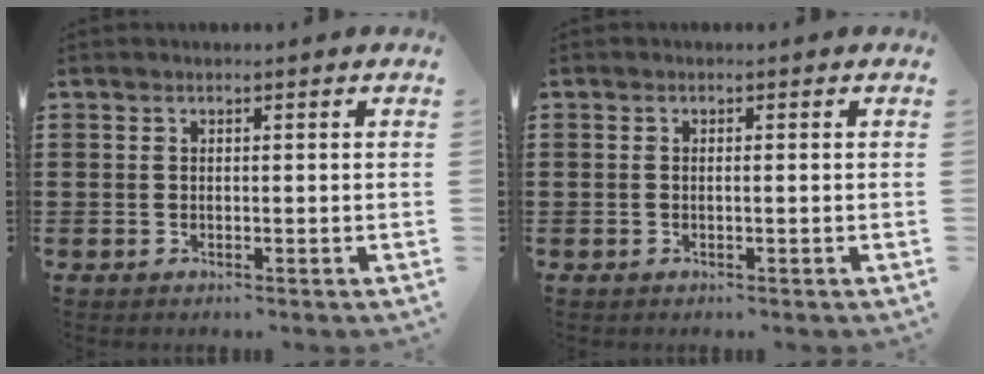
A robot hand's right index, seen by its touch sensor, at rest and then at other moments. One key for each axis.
{"total": 0.6, "fx": -0.2, "fy": 0.0, "fz": 0.5, "tx": -0.010, "ty": -0.003, "tz": -0.003}